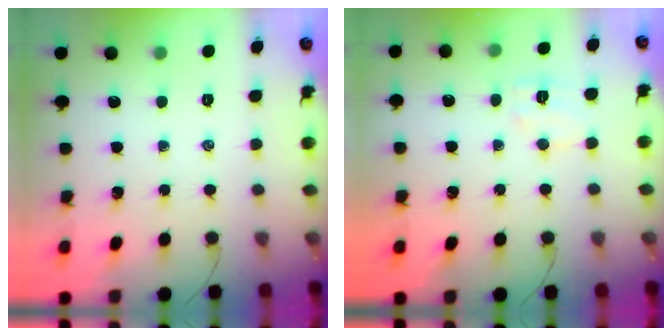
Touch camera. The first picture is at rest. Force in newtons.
{"total": 6.7, "press": 6.6, "slide": 1.1}